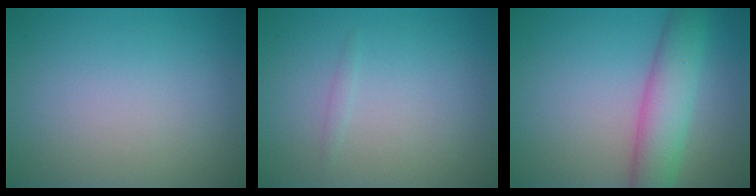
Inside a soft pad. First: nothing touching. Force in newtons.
{"total": 0.6, "press": 0.6, "slide": 0.0}
{"total": 5.5, "press": 5.5, "slide": 0.1}